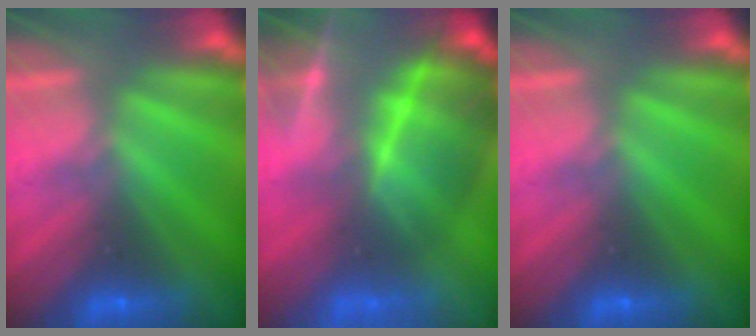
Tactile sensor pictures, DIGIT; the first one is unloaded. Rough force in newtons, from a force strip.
{"total": 7.0}
{"total": 0.0}